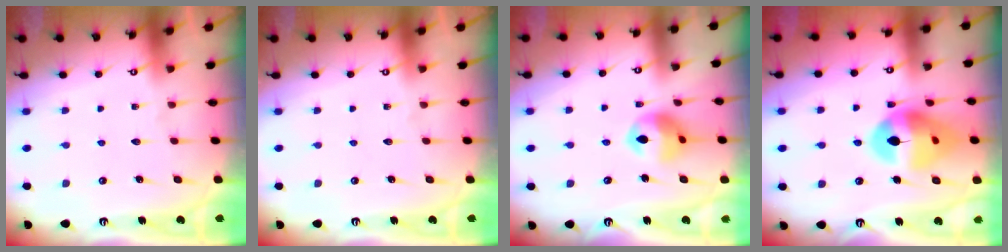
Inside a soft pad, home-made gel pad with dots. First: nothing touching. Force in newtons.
{"total": 0.0}
{"total": 11.5, "press": 11.3, "slide": 1.7}
{"total": 16.4, "press": 16.2, "slide": 2.3}